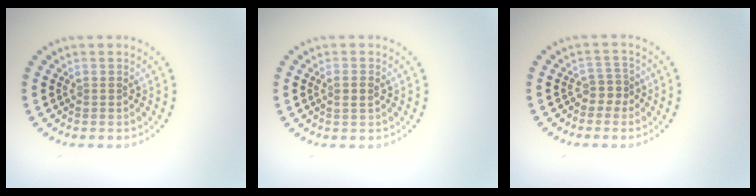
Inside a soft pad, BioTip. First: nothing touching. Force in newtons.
{"total": 1.1, "press": 1.0, "slide": 0.5}
{"total": 1.7, "press": 1.3, "slide": 1.1}